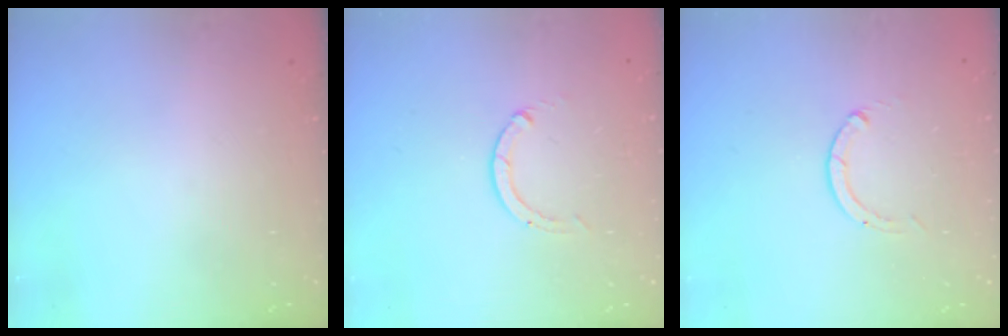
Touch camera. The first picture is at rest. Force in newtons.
{"total": 0.0}
{"total": 0.0}